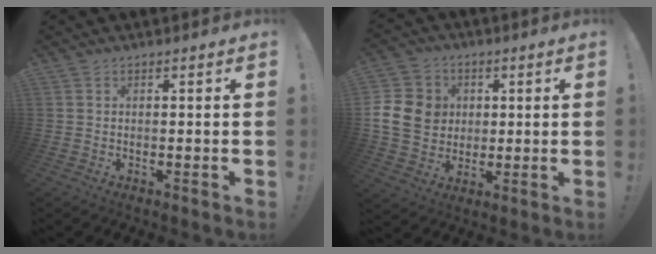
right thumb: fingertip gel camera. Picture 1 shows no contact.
{"total": 14.4, "force": [1.9, 12.6, 6.8], "torque": [-0.115, -0.004, 0.043]}